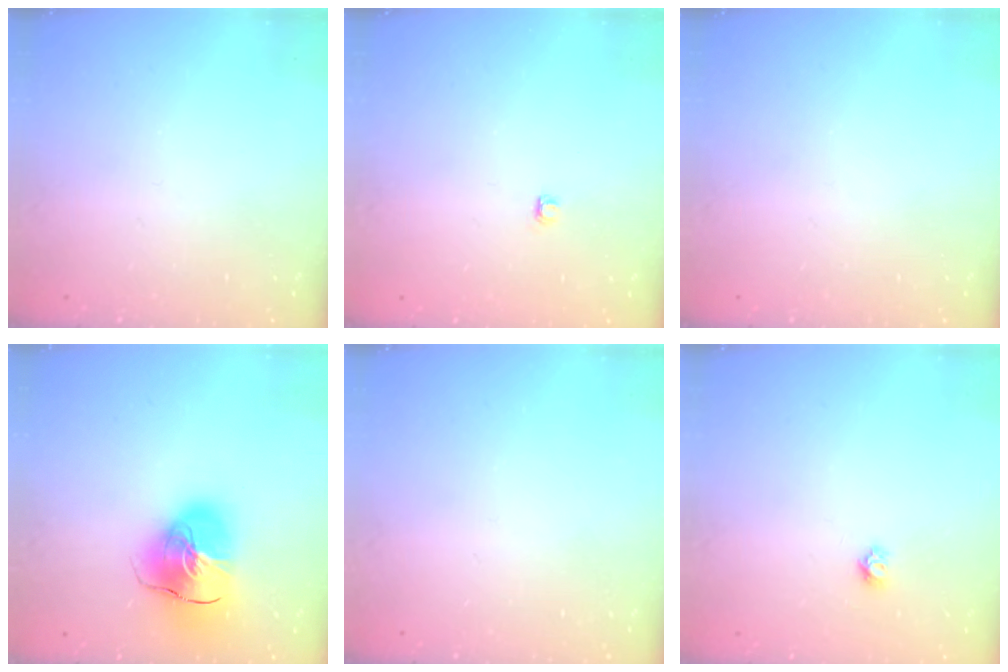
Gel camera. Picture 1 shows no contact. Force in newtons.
{"total": 2.8, "press": 2.8, "slide": 0.4}
{"total": 0.0}
{"total": 16.2, "press": 16.0, "slide": 2.3}
{"total": 0.0}
{"total": 3.7, "press": 3.7, "slide": 0.2}